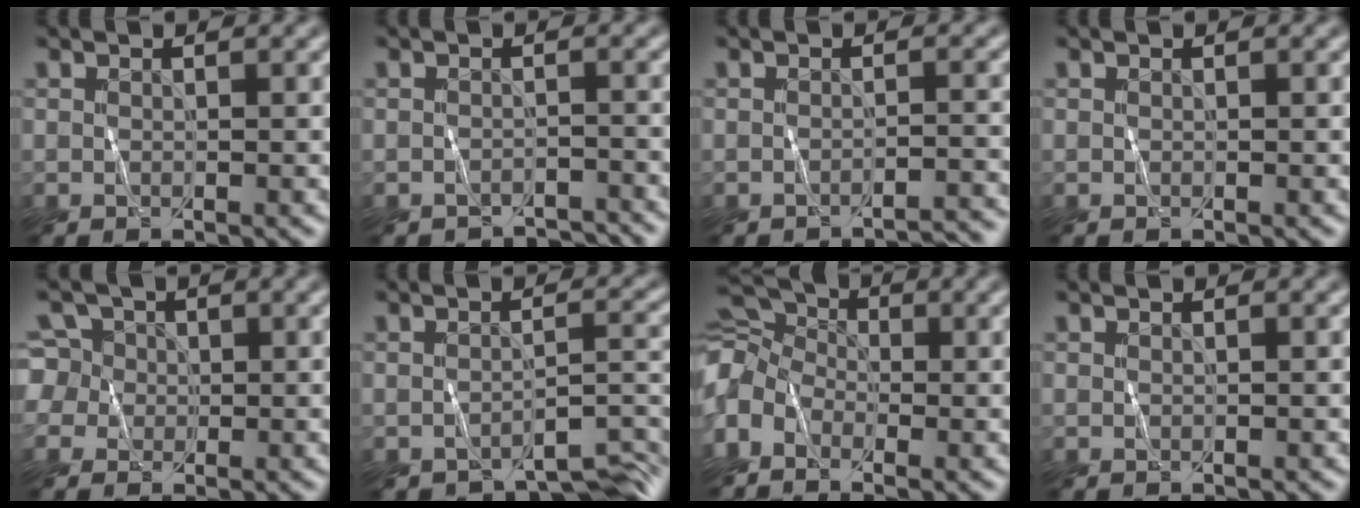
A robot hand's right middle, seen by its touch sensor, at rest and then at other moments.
{"total": 2.5, "force": [-2.4, 0.4, 0.2], "torque": [0.004, 0.001, -0.031]}
{"total": 2.7, "force": [-2.6, 0.2, 0.7], "torque": [0.002, 0.006, -0.034]}
{"total": 0.0}
{"total": 4.6, "force": [0.4, 4.4, 1.4], "torque": [-0.025, 0.036, -0.014]}
{"total": 4.2, "force": [-3.6, 0.9, 1.9], "torque": [-0.021, -0.006, -0.044]}
{"total": 7.8, "force": [-1.2, 5.4, 5.5], "torque": [-0.124, 0.025, -0.033]}
{"total": 0.0}